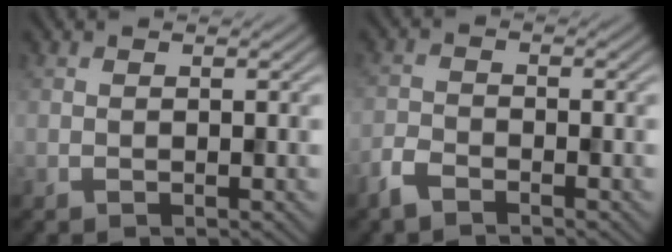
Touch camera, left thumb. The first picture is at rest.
{"total": 2.8, "force": [-2.3, 0.9, 1.3], "torque": [-0.033, -0.005, -0.057]}